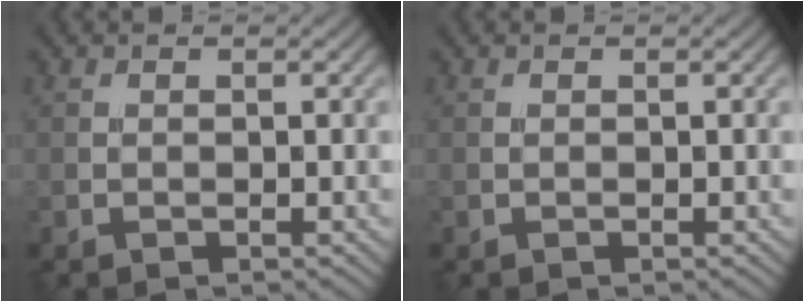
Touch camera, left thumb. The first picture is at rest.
{"total": 0.0}